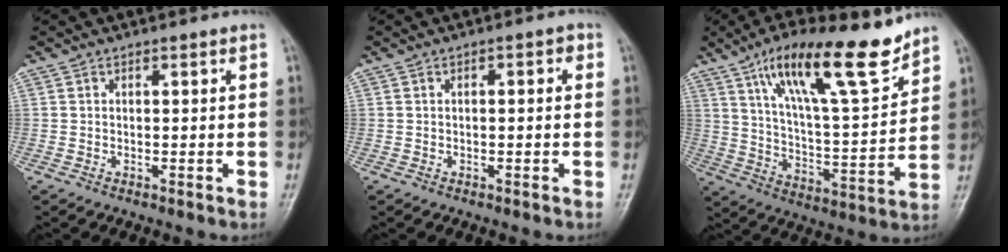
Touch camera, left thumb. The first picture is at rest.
{"total": 1.7, "force": [0.2, 0.8, 1.5], "torque": [-0.018, 0.008, -0.002]}
{"total": 19.8, "force": [13.0, 4.7, 14.2], "torque": [-0.207, -0.058, 0.223]}